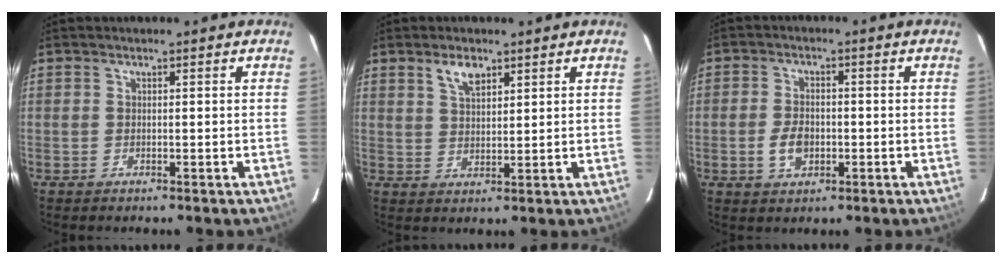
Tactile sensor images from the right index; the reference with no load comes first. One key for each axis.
{"total": 4.1, "fx": 2.7, "fy": 1.9, "fz": 2.5, "tx": -0.044, "ty": 0.006, "tz": 0.050}
{"total": 5.1, "fx": -1.4, "fy": 3.4, "fz": 3.6, "tx": -0.074, "ty": 0.004, "tz": -0.021}